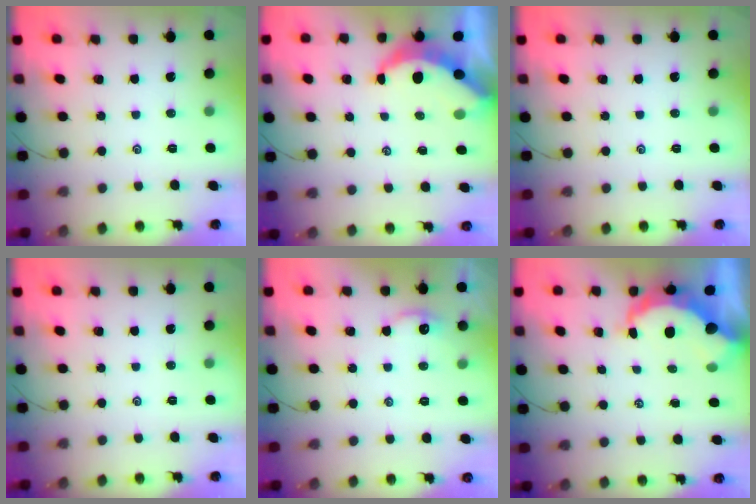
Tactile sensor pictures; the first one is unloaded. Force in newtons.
{"total": 6.9, "press": 6.9, "slide": 0.2}
{"total": 0.0}
{"total": 0.0}
{"total": 3.3, "press": 3.3, "slide": 0.7}
{"total": 8.9, "press": 8.8, "slide": 0.9}